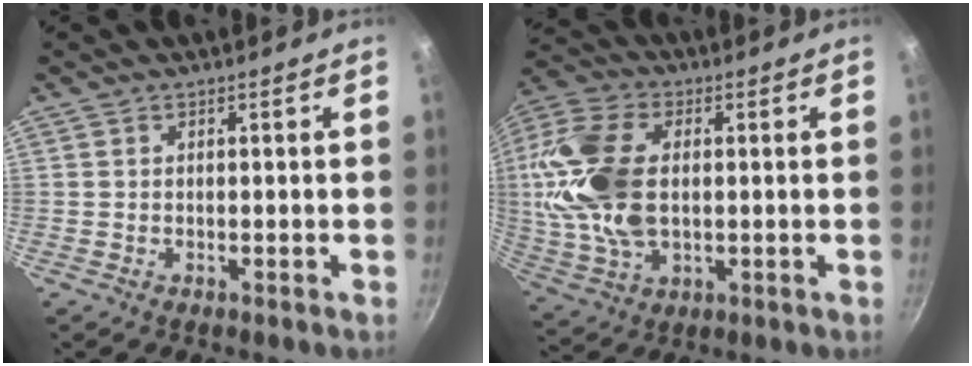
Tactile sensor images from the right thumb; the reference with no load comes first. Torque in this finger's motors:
{"motor_torque": [1.26, 3.75, 2.14, -0.43, 0.25]}